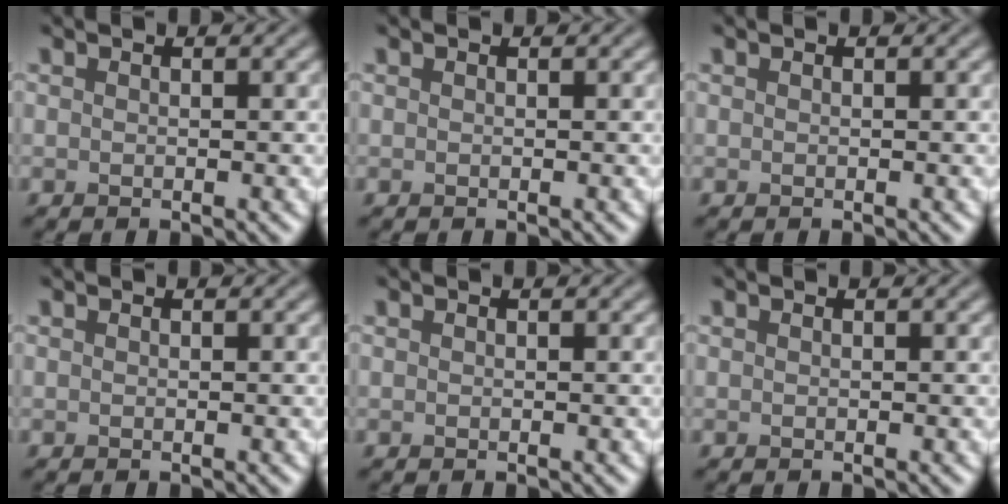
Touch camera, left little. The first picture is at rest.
{"total": 0.0}
{"total": 0.0}
{"total": 0.0}
{"total": 0.0}
{"total": 0.0}